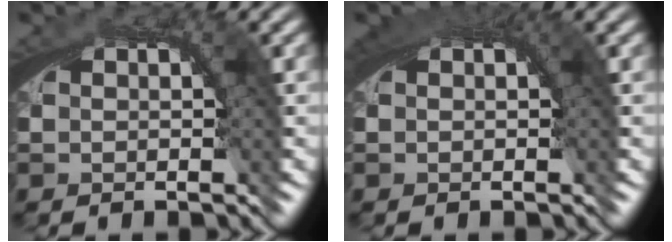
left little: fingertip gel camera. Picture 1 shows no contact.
{"total": 1.6, "force": [0.5, 1.0, 1.1], "torque": [-0.019, -0.004, 0.008]}